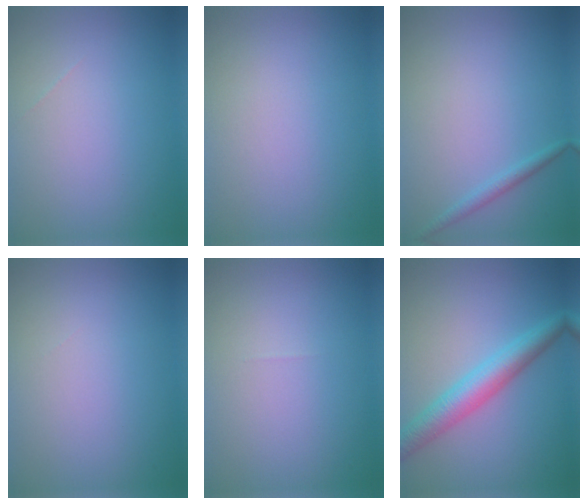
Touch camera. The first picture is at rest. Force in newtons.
{"total": 0.0}
{"total": 1.2, "press": 1.2, "slide": 0.1}
{"total": 0.0}
{"total": 0.0}
{"total": 4.5, "press": 4.5, "slide": 0.1}